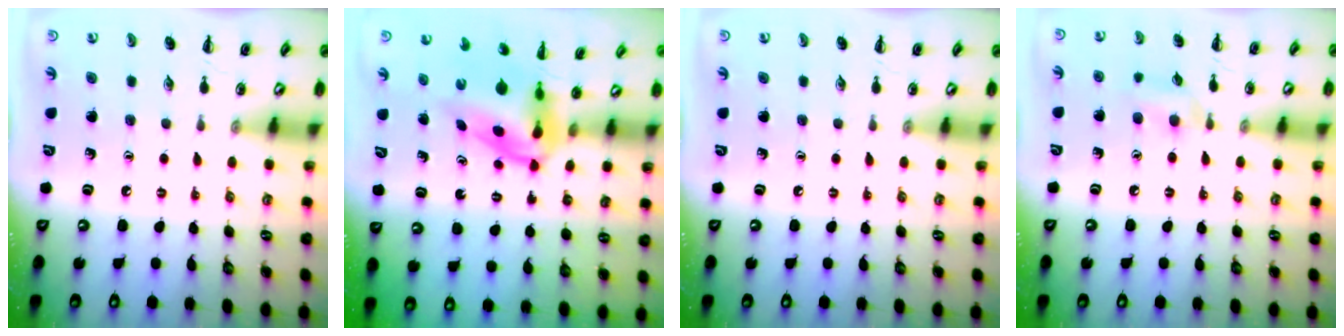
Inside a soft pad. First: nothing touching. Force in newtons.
{"total": 4.3, "press": 4.2, "slide": 1.1}
{"total": 0.0}
{"total": 8.1, "press": 7.9, "slide": 1.7}